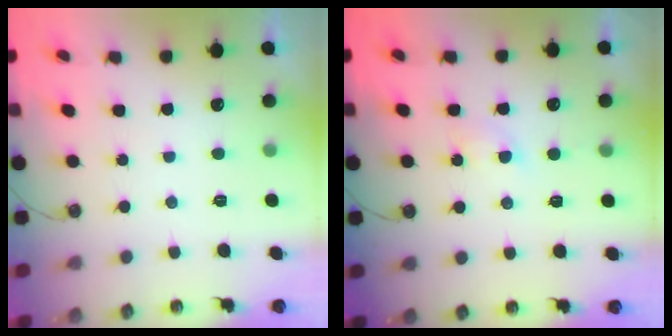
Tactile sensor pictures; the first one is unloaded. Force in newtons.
{"total": 2.9, "press": 2.9, "slide": 0.5}